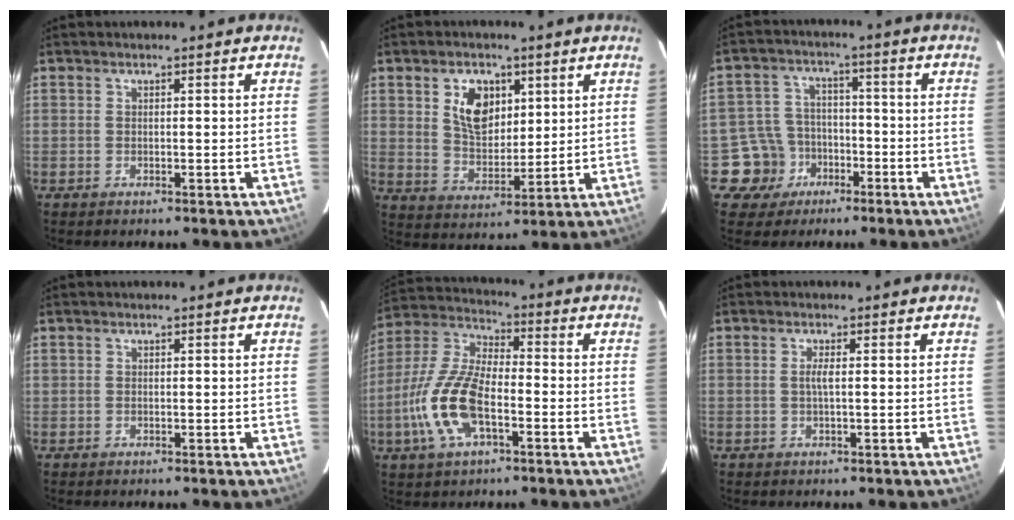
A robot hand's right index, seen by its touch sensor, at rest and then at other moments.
{"total": 8.9, "force": [3.5, 5.8, 5.7], "torque": [-0.097, 0.008, 0.070]}
{"total": 8.1, "force": [-4.2, 6.9, 0.4], "torque": [-0.037, 0.028, -0.065]}
{"total": 0.0}
{"total": 14.4, "force": [-4.9, 6.1, 12.1], "torque": [-0.268, 0.000, -0.097]}
{"total": 1.4, "force": [0.0, -0.1, 1.4], "torque": [-0.027, 0.000, -0.002]}